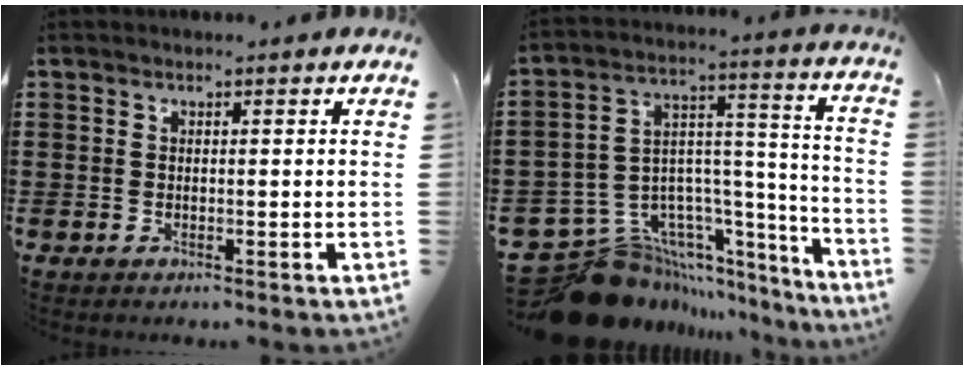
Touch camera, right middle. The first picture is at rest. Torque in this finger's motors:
{"motor_torque": [2.14, 0.00, 0.16, 0.00]}